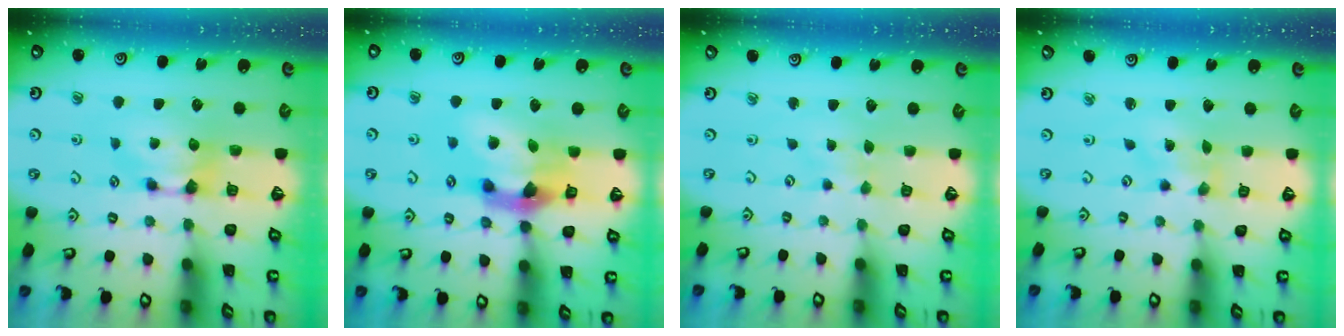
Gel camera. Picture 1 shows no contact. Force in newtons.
{"total": 7.4, "press": 6.9, "slide": 2.6}
{"total": 1.8, "press": 1.8, "slide": 0.1}
{"total": 2.9, "press": 2.8, "slide": 1.0}